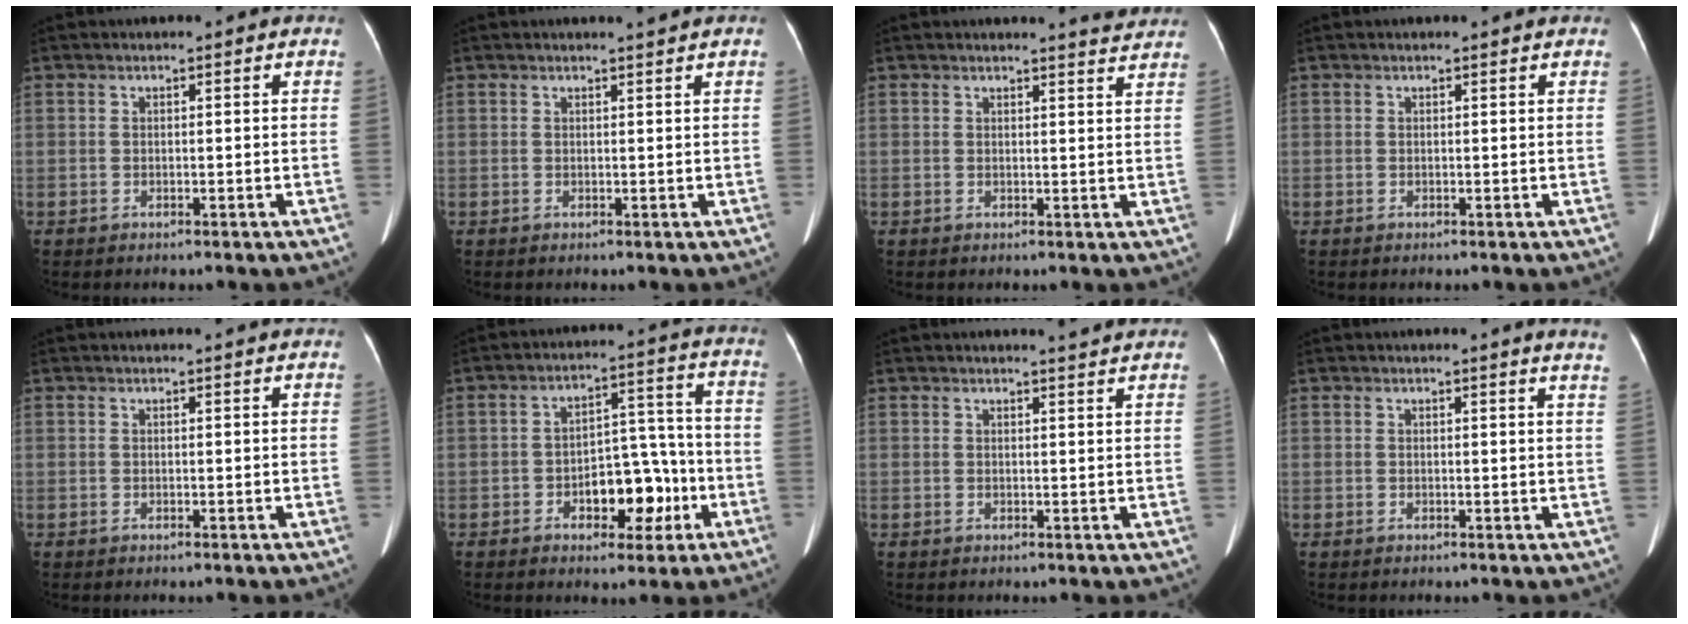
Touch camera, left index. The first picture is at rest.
{"total": 1.2, "force": [1.0, -0.4, 0.3], "torque": [-0.012, -0.006, 0.019]}
{"total": 3.4, "force": [3.3, -0.3, 0.3], "torque": [-0.010, -0.012, 0.027]}
{"total": 0.6, "force": [0.6, 0.0, 0.1], "torque": [-0.006, -0.001, 0.006]}
{"total": 2.3, "force": [2.2, -0.2, 0.5], "torque": [-0.010, 0.006, 0.023]}
{"total": 9.1, "force": [-3.8, 4.7, 6.9], "torque": [-0.094, 0.029, -0.054]}
{"total": 3.0, "force": [2.8, -0.5, 0.7], "torque": [-0.014, -0.006, 0.029]}
{"total": 4.1, "force": [3.8, -0.6, 1.5], "torque": [-0.017, -0.017, 0.017]}